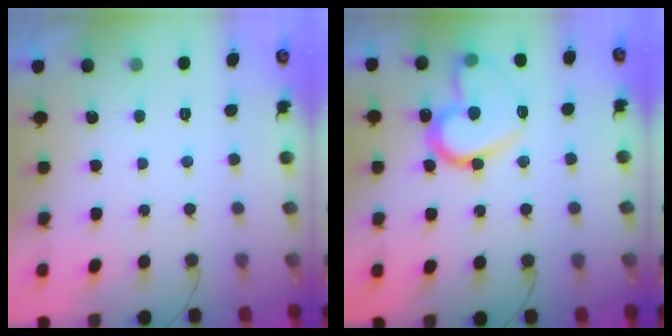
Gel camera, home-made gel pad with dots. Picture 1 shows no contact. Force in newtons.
{"total": 17.4, "press": 17.3, "slide": 1.9}